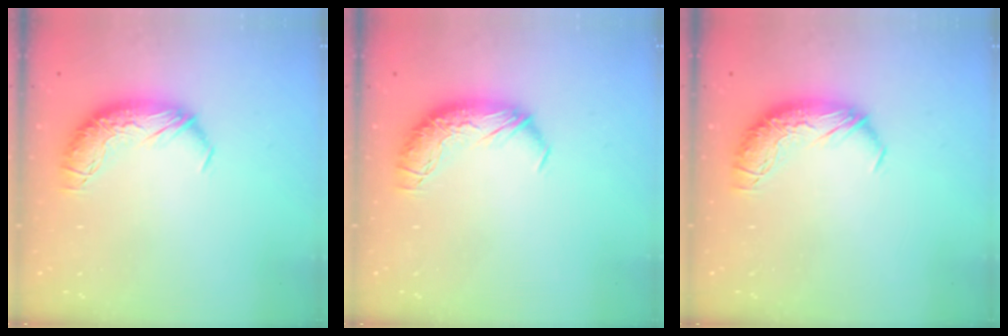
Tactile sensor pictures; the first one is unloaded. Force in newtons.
{"total": 0.0}
{"total": 0.0}